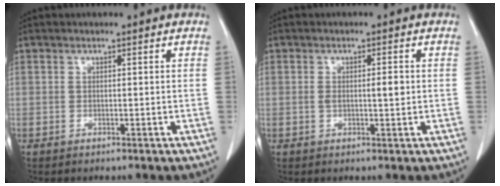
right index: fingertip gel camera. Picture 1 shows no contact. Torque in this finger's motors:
{"motor_torque": [0.12, 0.02, 0.03, 0.01]}